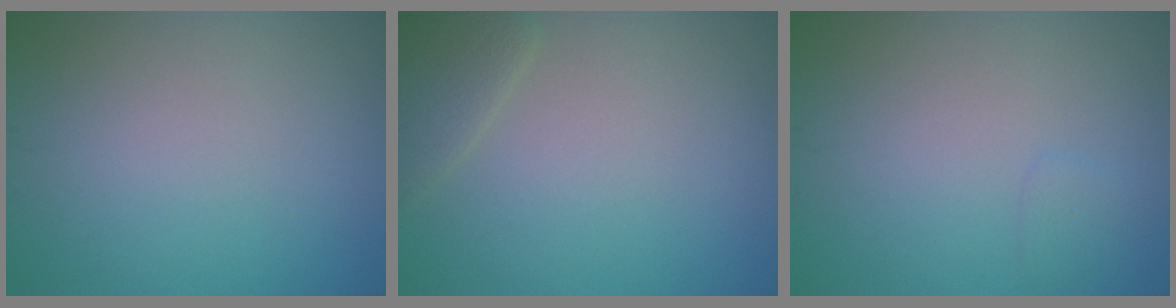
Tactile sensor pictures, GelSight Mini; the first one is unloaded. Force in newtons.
{"total": 2.2, "press": 2.2, "slide": 0.2}
{"total": 0.9, "press": 0.8, "slide": 0.1}